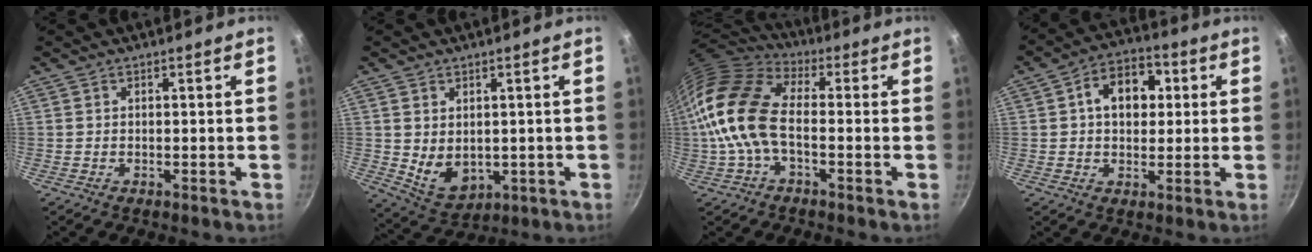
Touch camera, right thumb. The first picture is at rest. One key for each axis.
{"total": 7.5, "fx": 0.5, "fy": 5.5, "fz": 5.1, "tx": -0.070, "ty": -0.019, "tz": 0.032}
{"total": 15.1, "fx": -1.7, "fy": 8.4, "fz": 12.5, "tx": -0.236, "ty": 0.029, "tz": -0.051}
{"total": 10.6, "fx": 2.1, "fy": 7.5, "fz": 7.2, "tx": -0.069, "ty": 0.012, "tz": 0.019}